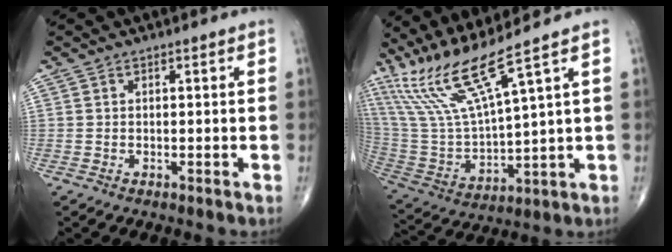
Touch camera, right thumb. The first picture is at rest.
{"total": 14.5, "force": [10.6, -0.6, 9.9], "torque": [-0.212, -0.056, 0.222]}